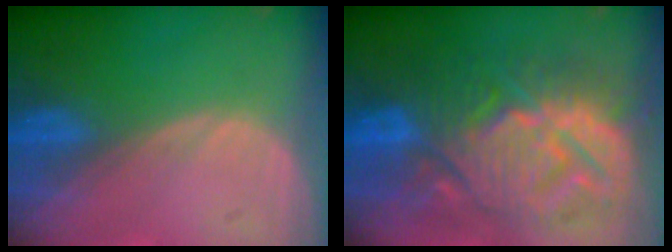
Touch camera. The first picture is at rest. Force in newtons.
{"total": 13.9, "press": 13.8, "slide": 1.4}